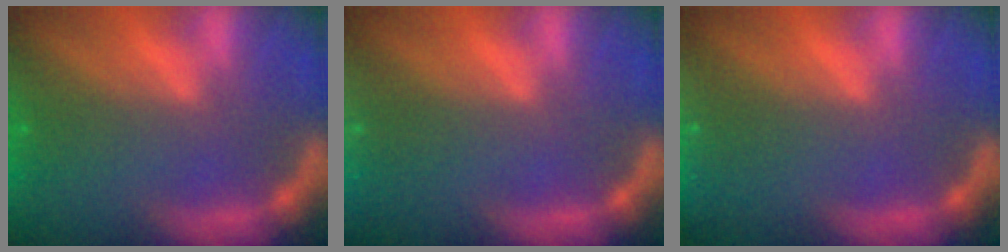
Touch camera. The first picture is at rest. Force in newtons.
{"total": 10.1}
{"total": 4.0}